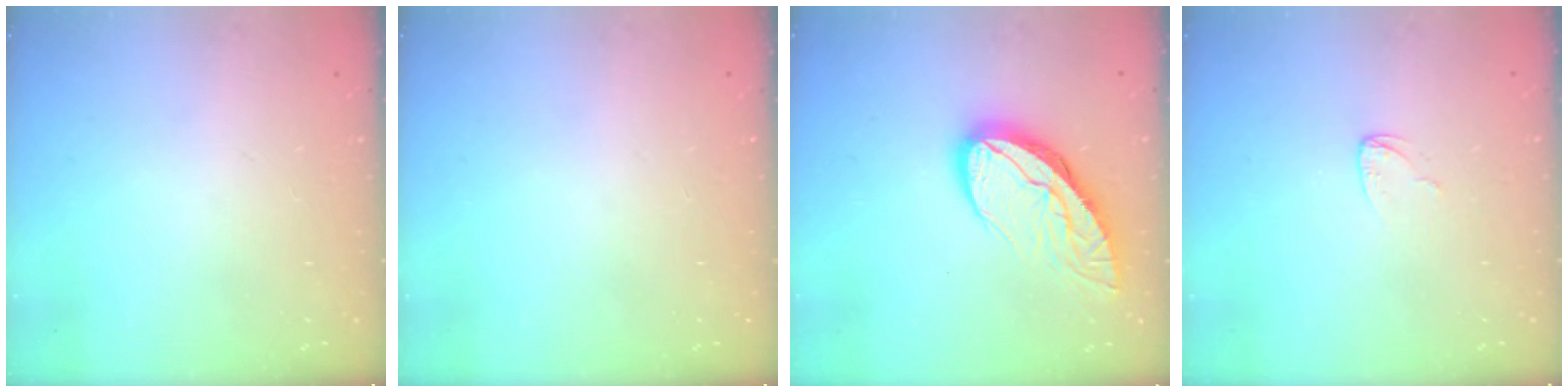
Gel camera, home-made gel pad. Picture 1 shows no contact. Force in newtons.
{"total": 0.0}
{"total": 11.6, "press": 11.5, "slide": 1.4}
{"total": 3.0, "press": 3.0, "slide": 0.3}